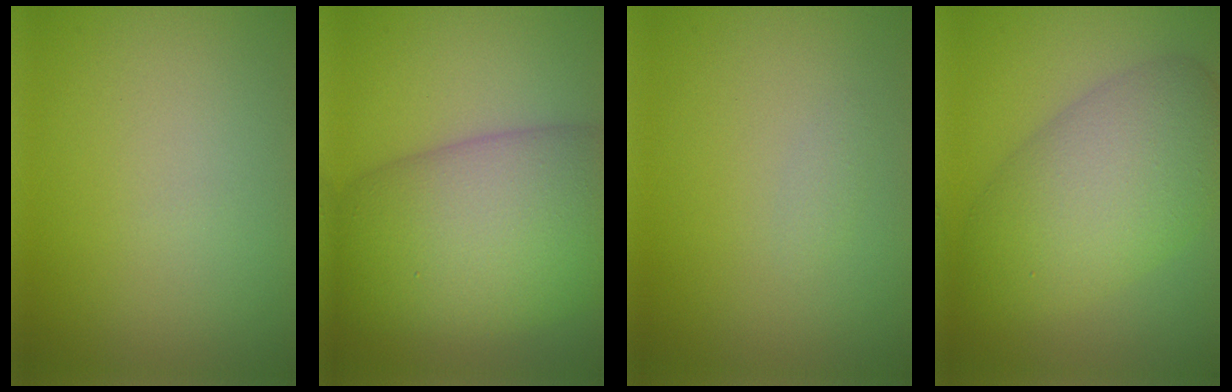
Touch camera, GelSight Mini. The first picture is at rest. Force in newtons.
{"total": 11.9, "press": 11.9, "slide": 0.2}
{"total": 0.6, "press": 0.6, "slide": 0.0}
{"total": 8.4, "press": 8.3, "slide": 0.4}